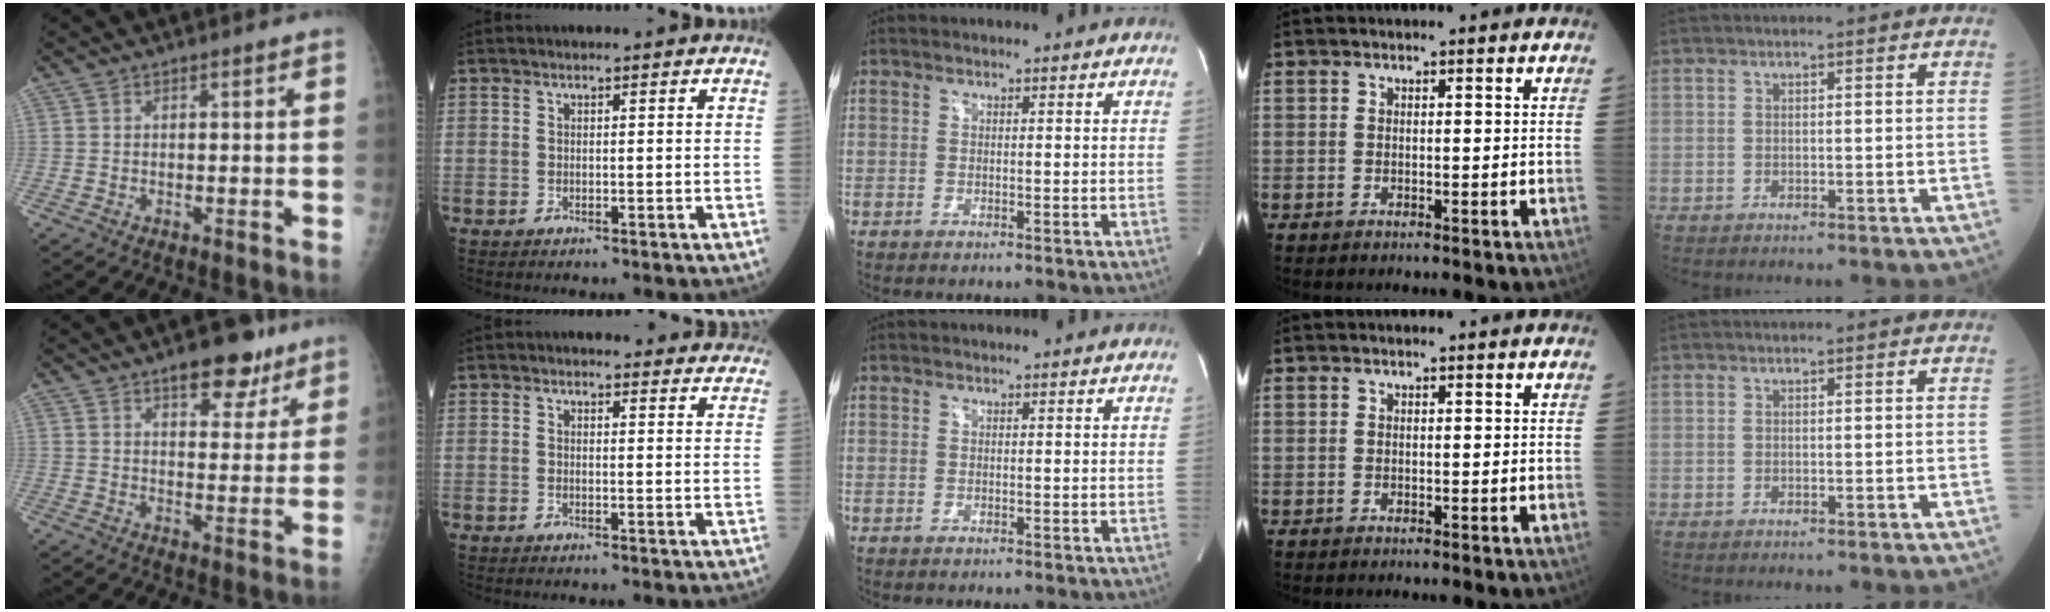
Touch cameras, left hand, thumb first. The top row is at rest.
{"thumb": {"total": 9.8, "force": [6.4, 4.5, 5.8], "torque": [-0.046, -0.032, 0.091]}, "index": {"total": 11.6, "force": [11.1, 2.1, 2.6], "torque": [0.004, -0.010, 0.100]}}